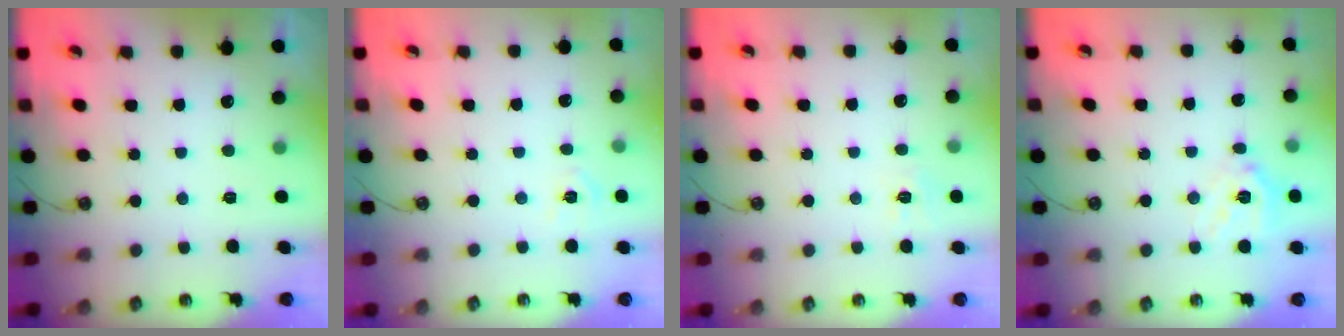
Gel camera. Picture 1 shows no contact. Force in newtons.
{"total": 4.8, "press": 4.7, "slide": 0.6}
{"total": 6.6, "press": 6.6, "slide": 0.6}
{"total": 13.9, "press": 13.8, "slide": 2.0}